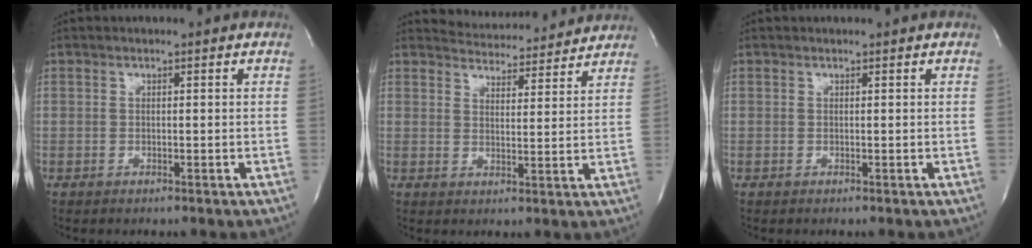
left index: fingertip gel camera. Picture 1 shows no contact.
{"total": 9.2, "force": [9.0, 1.6, 0.6], "torque": [-0.010, 0.003, 0.113]}
{"total": 0.0}